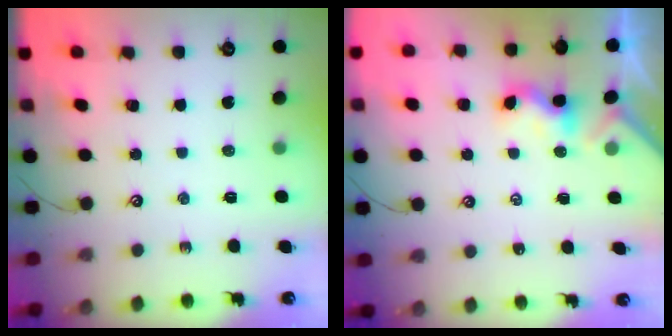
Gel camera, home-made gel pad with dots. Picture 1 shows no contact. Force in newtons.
{"total": 2.3, "press": 2.3, "slide": 0.3}